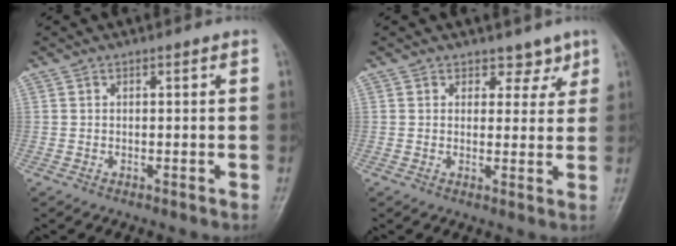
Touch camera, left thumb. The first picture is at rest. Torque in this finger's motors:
{"motor_torque": [-0.26, -0.10, -0.01, 0.04, -0.04]}